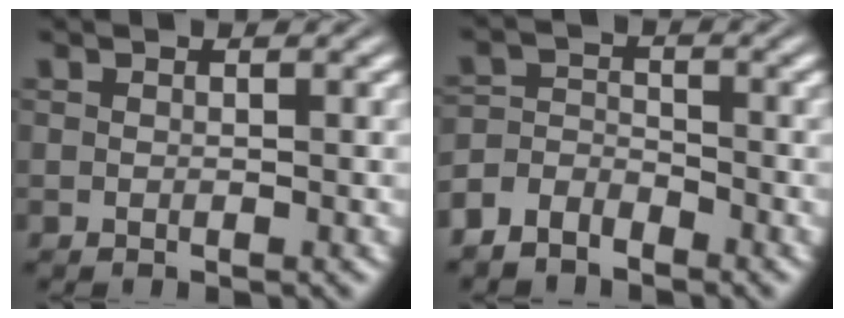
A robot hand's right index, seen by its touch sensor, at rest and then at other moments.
{"total": 3.9, "force": [-2.8, 2.5, 1.1], "torque": [-0.013, -0.015, -0.047]}